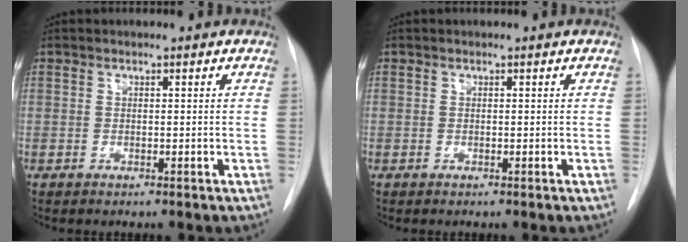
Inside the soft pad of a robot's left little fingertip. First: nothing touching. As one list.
[{"total": 0.0}]